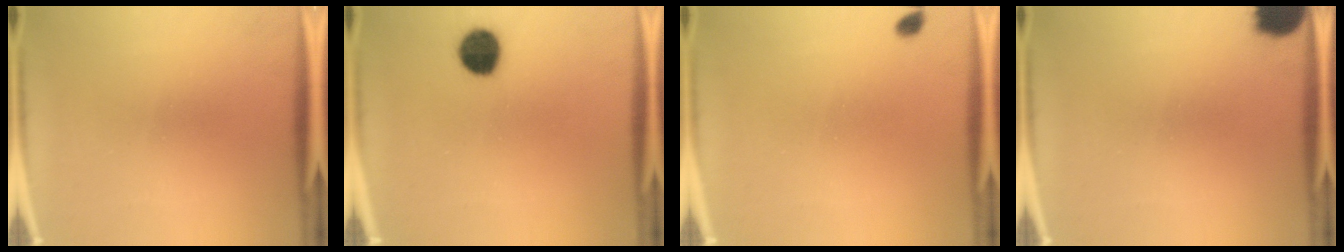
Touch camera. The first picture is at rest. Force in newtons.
{"total": 7.6}
{"total": 1.1}
{"total": 9.7}